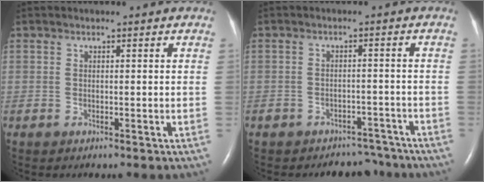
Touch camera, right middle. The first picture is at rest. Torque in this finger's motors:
{"motor_torque": [-0.08, -0.23, 0.03, 0.01]}